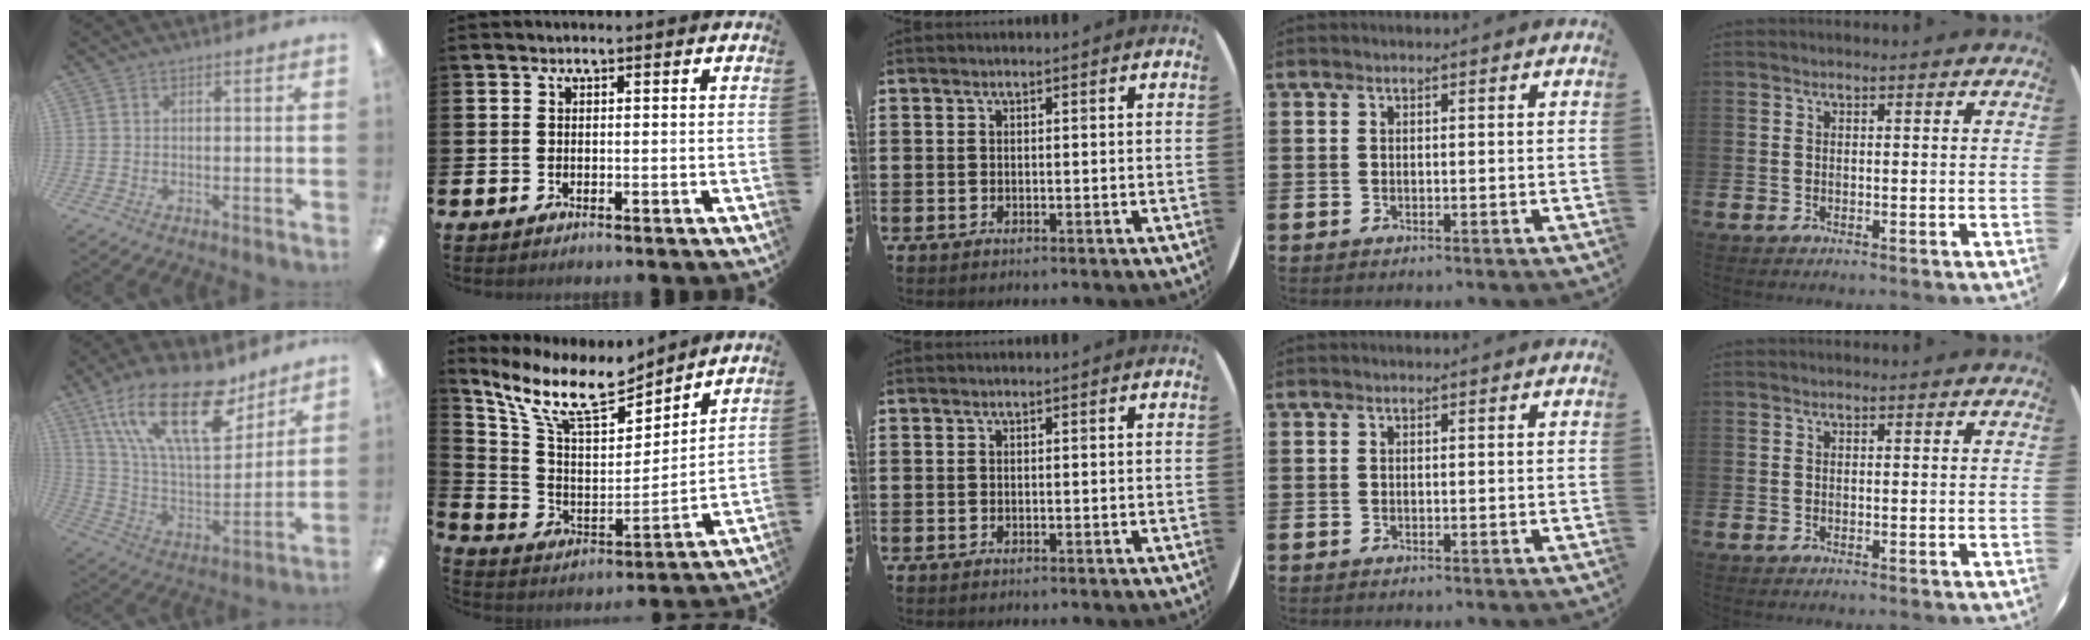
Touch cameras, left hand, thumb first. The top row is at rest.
{"thumb": {"total": 24.5, "force": [14.6, 10.2, 16.7], "torque": [-0.306, -0.073, 0.251]}, "index": {"total": 11.2, "force": [9.4, 3.4, 4.9], "torque": [-0.143, -0.054, 0.166]}}